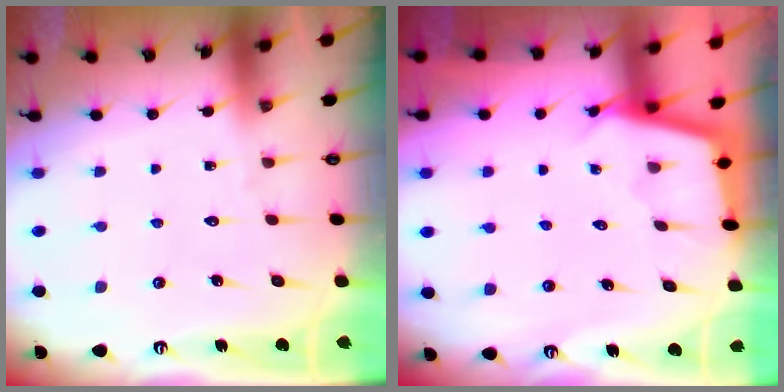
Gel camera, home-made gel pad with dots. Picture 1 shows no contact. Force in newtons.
{"total": 2.2, "press": 2.2, "slide": 0.1}